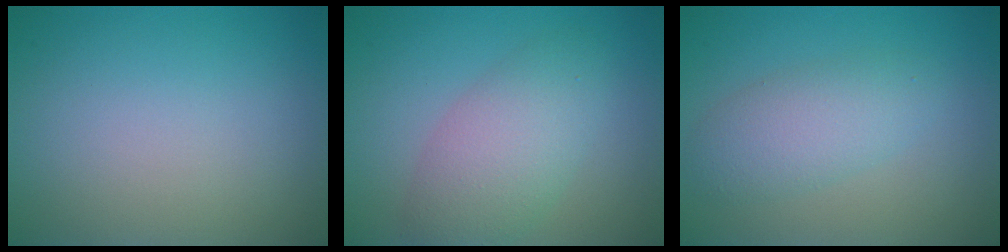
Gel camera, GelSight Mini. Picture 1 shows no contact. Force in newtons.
{"total": 4.7, "press": 4.7, "slide": 0.3}
{"total": 3.7, "press": 3.7, "slide": 0.2}